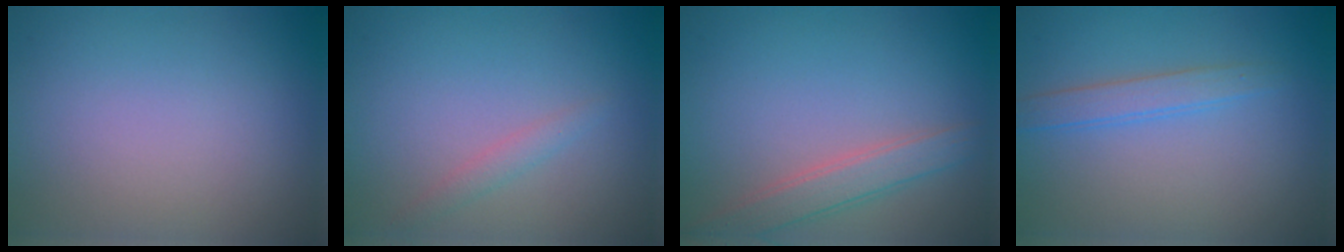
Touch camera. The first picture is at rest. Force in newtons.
{"total": 1.2, "press": 1.2, "slide": 0.0}
{"total": 2.9, "press": 2.9, "slide": 0.2}
{"total": 2.0, "press": 2.0, "slide": 0.1}